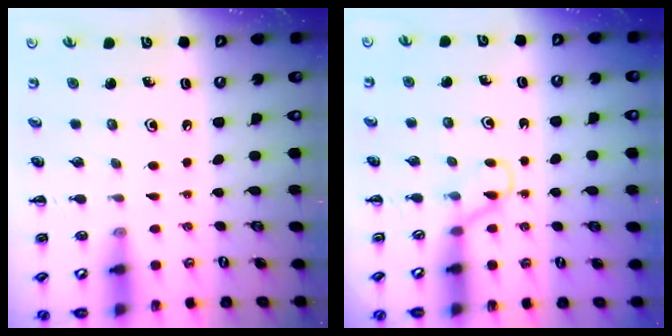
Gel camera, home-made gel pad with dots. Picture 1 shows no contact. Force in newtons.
{"total": 3.7, "press": 3.4, "slide": 1.4}